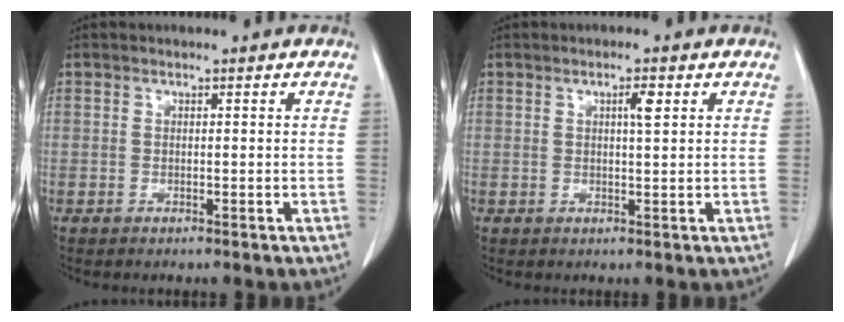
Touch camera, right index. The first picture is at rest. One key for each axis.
{"total": 2.1, "fx": 0.8, "fy": 0.2, "fz": 1.9, "tx": -0.035, "ty": -0.001, "tz": 0.013}